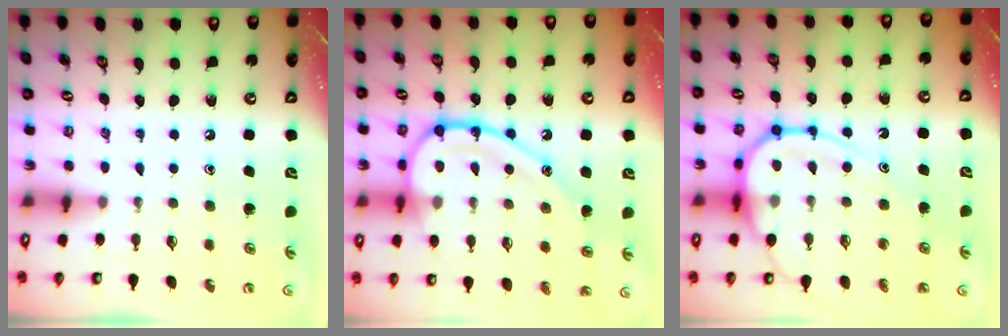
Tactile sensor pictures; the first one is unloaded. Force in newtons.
{"total": 18.1, "press": 18.0, "slide": 1.7}
{"total": 14.0, "press": 14.0, "slide": 1.4}